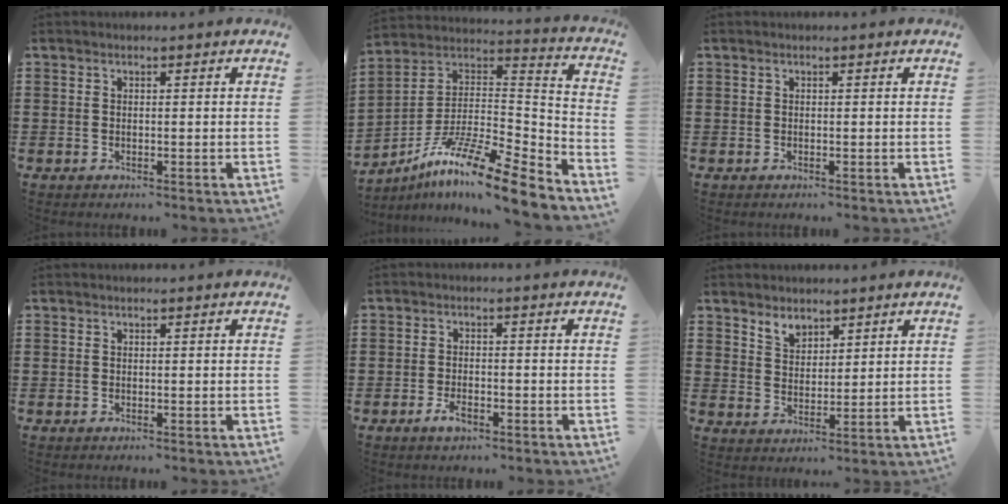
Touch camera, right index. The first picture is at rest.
{"total": 13.0, "force": [-9.7, 1.6, 8.6], "torque": [-0.155, 0.012, -0.182]}
{"total": 0.0}
{"total": 0.0}
{"total": 2.6, "force": [-1.4, 1.1, 1.9], "torque": [-0.049, -0.005, -0.029]}
{"total": 3.6, "force": [3.0, 1.9, 0.6], "torque": [-0.023, 0.001, 0.058]}